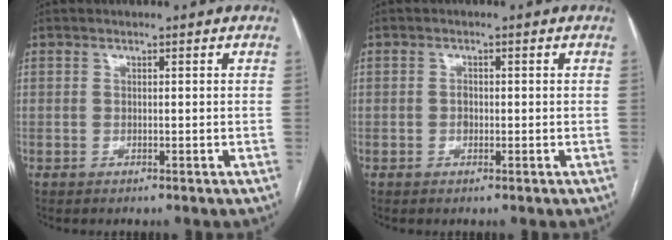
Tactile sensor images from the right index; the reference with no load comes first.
{"total": 1.1, "force": [-0.2, 0.8, 0.7], "torque": [-0.012, 0.003, -0.004]}